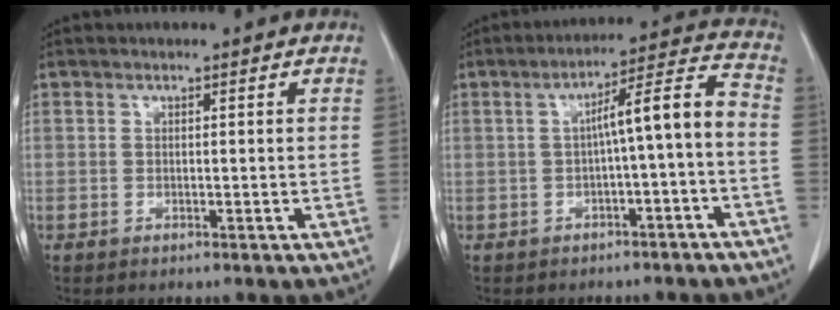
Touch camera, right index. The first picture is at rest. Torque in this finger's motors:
{"motor_torque": [1.02, -0.39, 0.47, 0.11]}